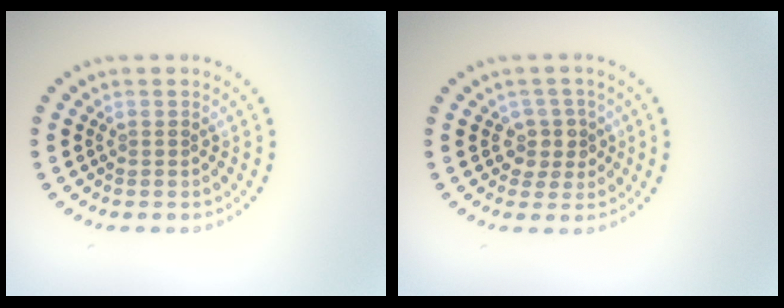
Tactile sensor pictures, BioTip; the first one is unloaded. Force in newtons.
{"total": 2.2, "press": 2.0, "slide": 1.0}